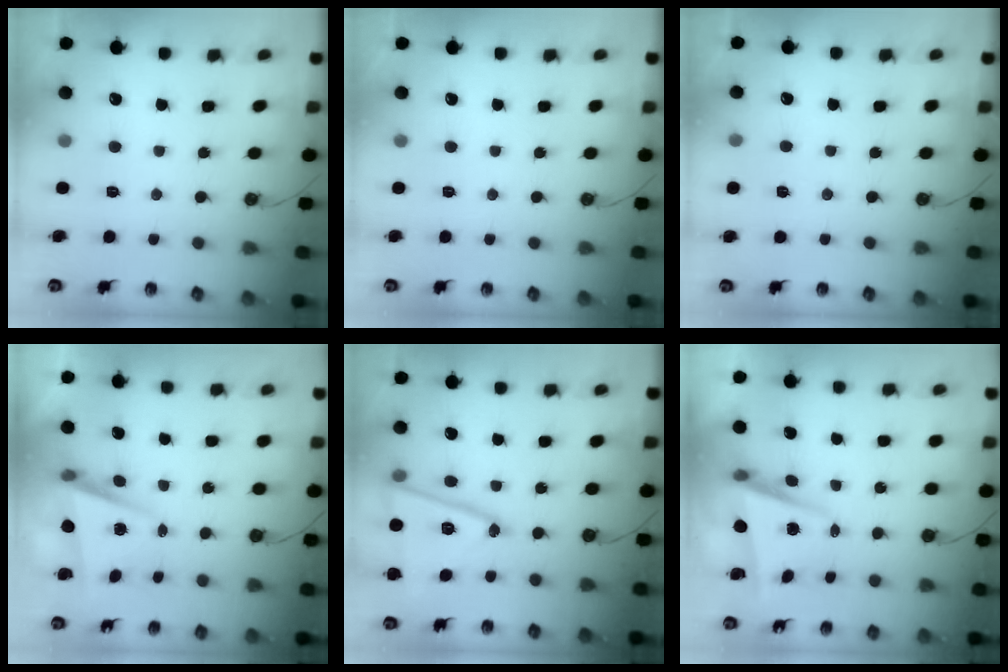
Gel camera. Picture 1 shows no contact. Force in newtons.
{"total": 0.0}
{"total": 3.8, "press": 3.2, "slide": 2.1}
{"total": 5.5, "press": 5.2, "slide": 1.6}
{"total": 15.8, "press": 15.6, "slide": 2.5}
{"total": 5.3, "press": 4.9, "slide": 2.0}